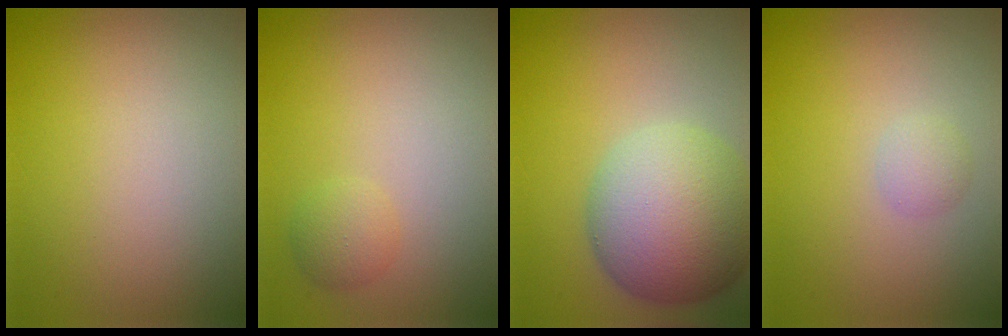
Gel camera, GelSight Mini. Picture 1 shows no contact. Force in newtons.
{"total": 1.6, "press": 1.6, "slide": 0.1}
{"total": 9.3, "press": 9.3, "slide": 0.4}
{"total": 1.1, "press": 1.1, "slide": 0.1}